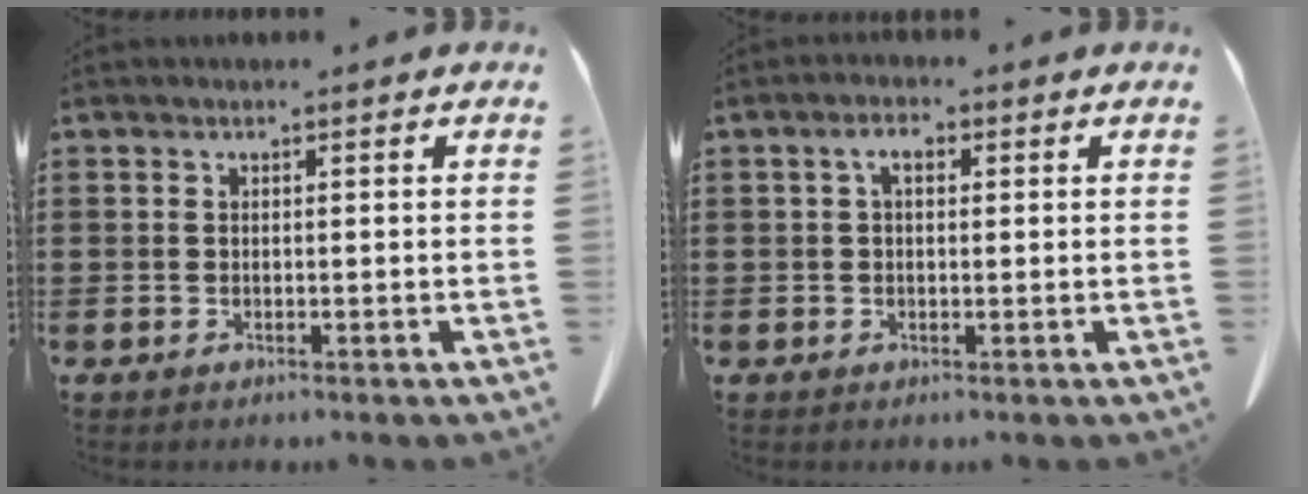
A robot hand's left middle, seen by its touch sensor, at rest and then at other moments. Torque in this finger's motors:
{"motor_torque": [0.51, 0.53, 0.03, 0.03]}